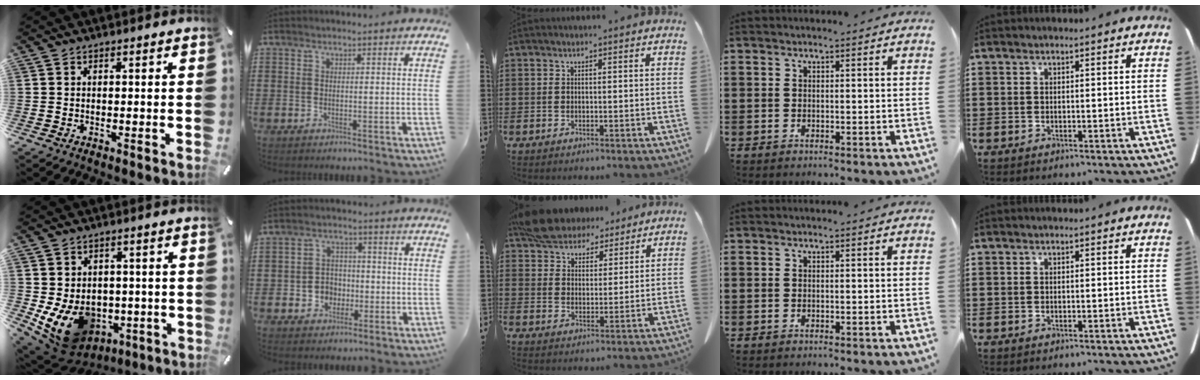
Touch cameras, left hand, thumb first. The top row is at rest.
{"thumb": {"total": 11.3, "force": [-2.7, 9.4, 5.7], "torque": [-0.122, -0.003, -0.042]}, "index": {"total": 4.4, "force": [-1.5, 3.9, 1.4], "torque": [-0.038, 0.010, -0.030]}, "middle": {"total": 7.3, "force": [6.7, 2.6, 1.6], "torque": [-0.060, -0.014, 0.128]}}